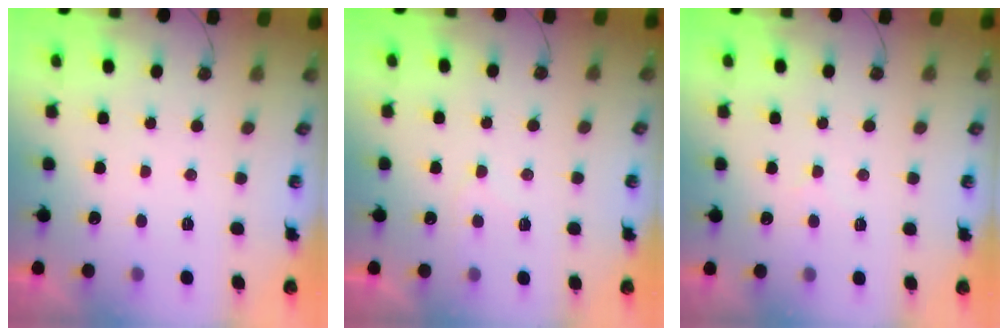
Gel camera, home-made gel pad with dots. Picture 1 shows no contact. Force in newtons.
{"total": 5.9, "press": 5.9, "slide": 0.7}
{"total": 5.0, "press": 4.9, "slide": 0.6}